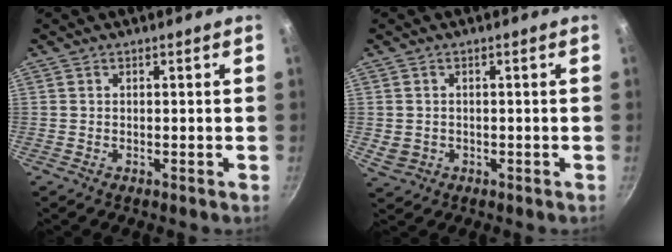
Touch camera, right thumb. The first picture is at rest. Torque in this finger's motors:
{"motor_torque": [-0.63, -0.30, -0.15, -0.05, 0.03]}